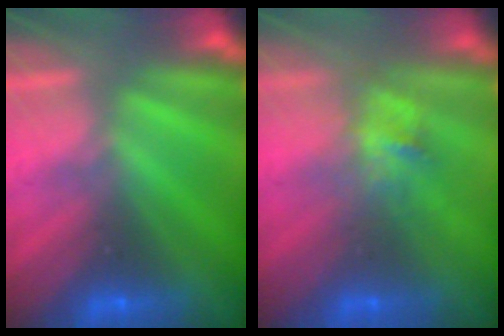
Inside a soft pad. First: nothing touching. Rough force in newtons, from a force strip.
{"total": 2.9}